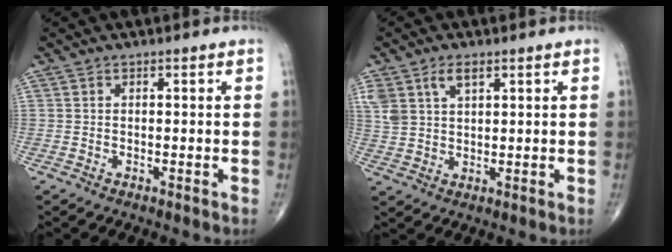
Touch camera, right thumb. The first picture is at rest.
{"total": 6.4, "force": [3.4, 3.5, 4.1], "torque": [-0.081, -0.005, 0.071]}